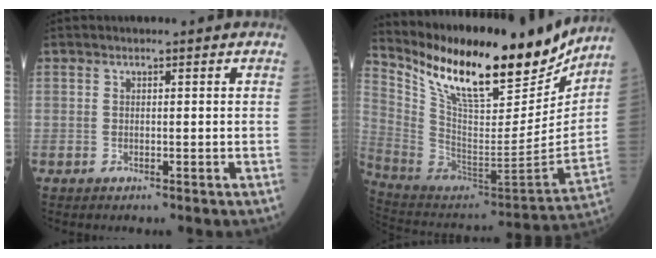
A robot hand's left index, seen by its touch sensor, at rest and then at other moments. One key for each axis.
{"total": 24.5, "fx": 19.1, "fy": 6.5, "fz": 14.0, "tx": -0.250, "ty": -0.024, "tz": 0.316}